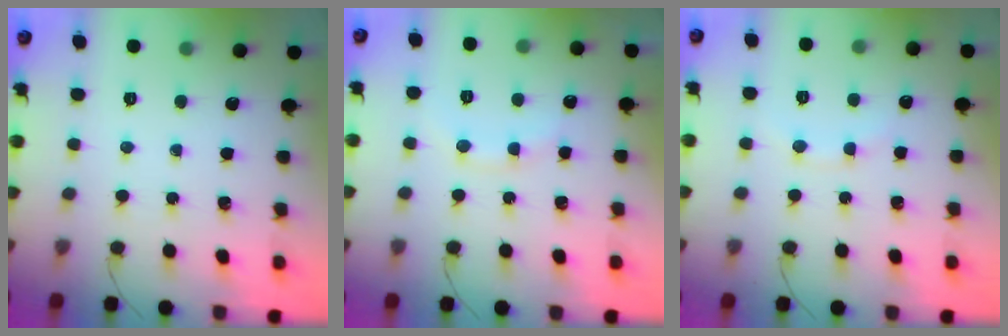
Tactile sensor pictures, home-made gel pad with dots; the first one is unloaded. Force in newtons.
{"total": 7.8, "press": 7.7, "slide": 1.5}
{"total": 4.9, "press": 4.8, "slide": 1.0}